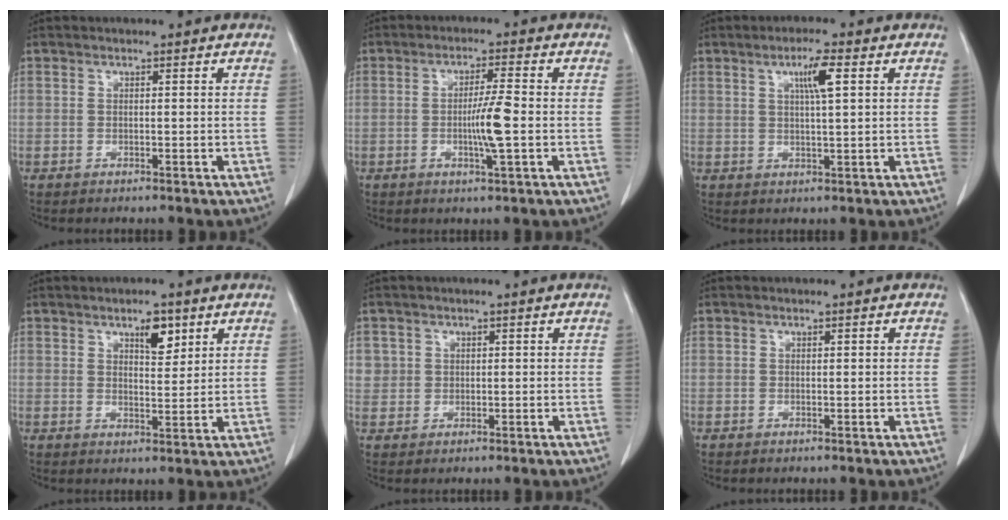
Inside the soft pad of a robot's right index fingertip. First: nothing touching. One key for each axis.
{"total": 5.7, "fx": -0.8, "fy": -0.1, "fz": 5.6, "tx": -0.098, "ty": -0.006, "tz": -0.014}
{"total": 4.5, "fx": 1.7, "fy": 0.2, "fz": 4.2, "tx": -0.073, "ty": 0.001, "tz": 0.028}
{"total": 4.3, "fx": 2.5, "fy": 1.6, "fz": 3.1, "tx": -0.048, "ty": -0.003, "tz": 0.041}
{"total": 2.3, "fx": 0.8, "fy": 2.2, "fz": 0.1, "tx": 0.019, "ty": 0.004, "tz": 0.014}
{"total": 0.0}